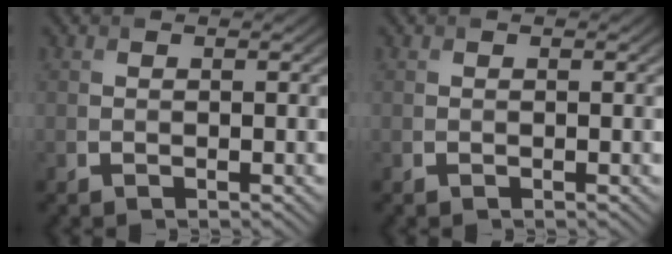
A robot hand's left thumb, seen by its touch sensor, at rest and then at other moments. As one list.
[{"total": 0.0}]